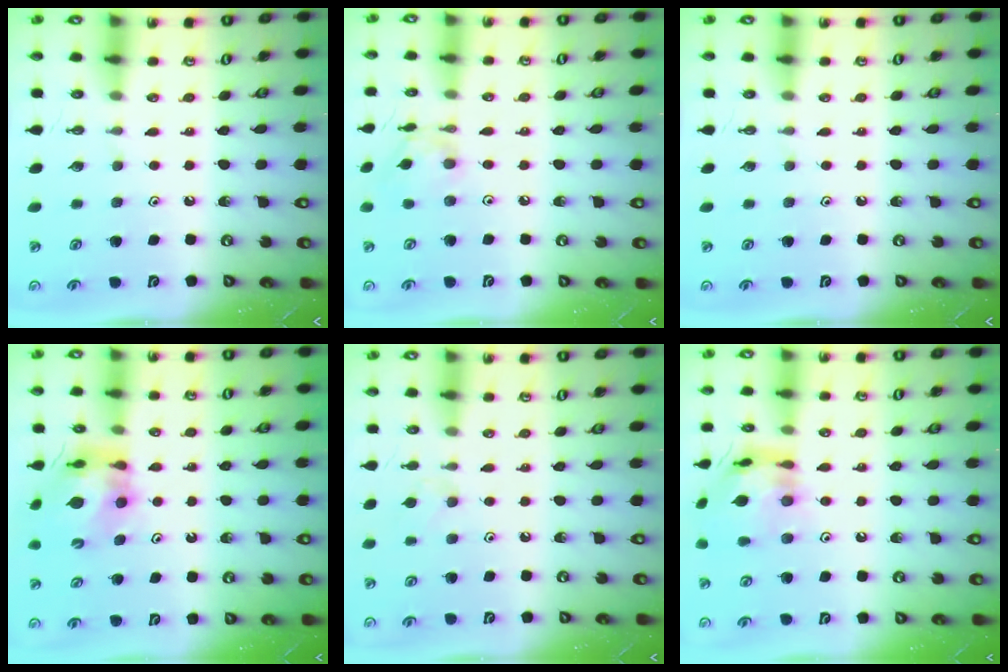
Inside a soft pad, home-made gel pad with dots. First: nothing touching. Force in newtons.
{"total": 7.7, "press": 7.7, "slide": 0.3}
{"total": 0.0}
{"total": 11.1, "press": 11.0, "slide": 1.1}
{"total": 4.1, "press": 4.0, "slide": 0.7}
{"total": 14.9, "press": 14.8, "slide": 1.5}